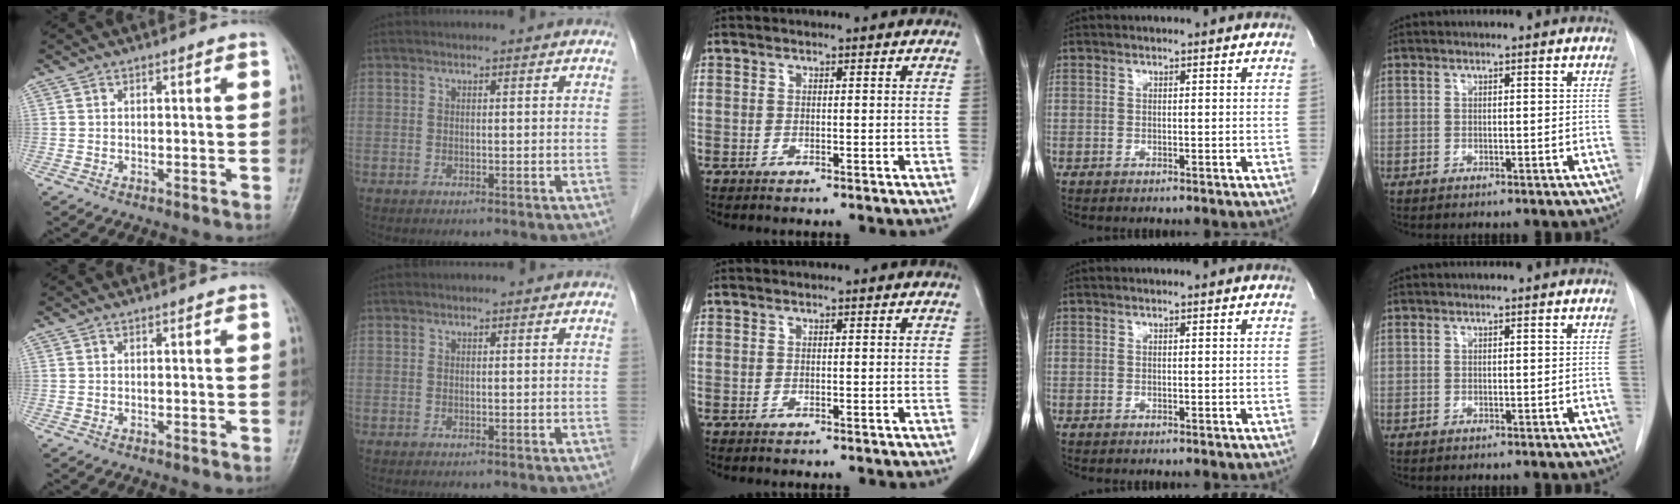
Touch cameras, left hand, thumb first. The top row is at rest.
{}